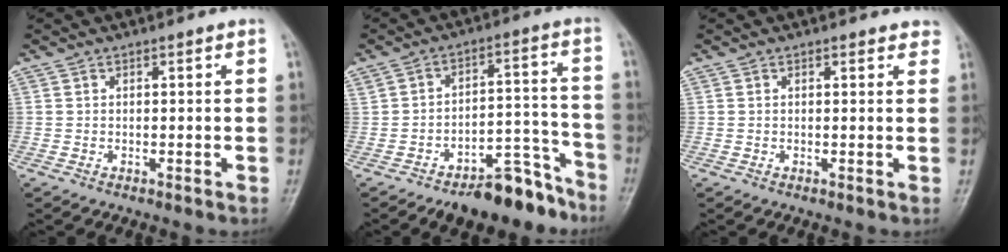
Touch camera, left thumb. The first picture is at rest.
{"total": 12.3, "force": [-9.3, 5.1, 6.1], "torque": [-0.044, 0.088, -0.140]}
{"total": 1.4, "force": [1.1, 0.6, 0.5], "torque": [0.011, 0.000, 0.006]}